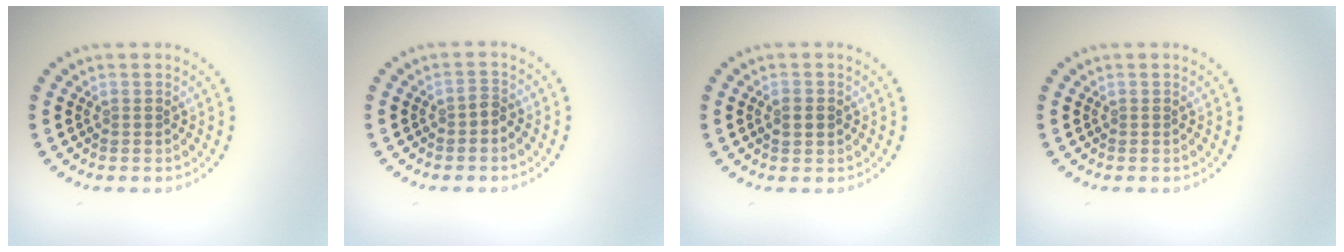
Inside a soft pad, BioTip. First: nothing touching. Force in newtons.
{"total": 0.9, "press": 0.8, "slide": 0.5}
{"total": 1.8, "press": 1.8, "slide": 0.0}
{"total": 0.0}